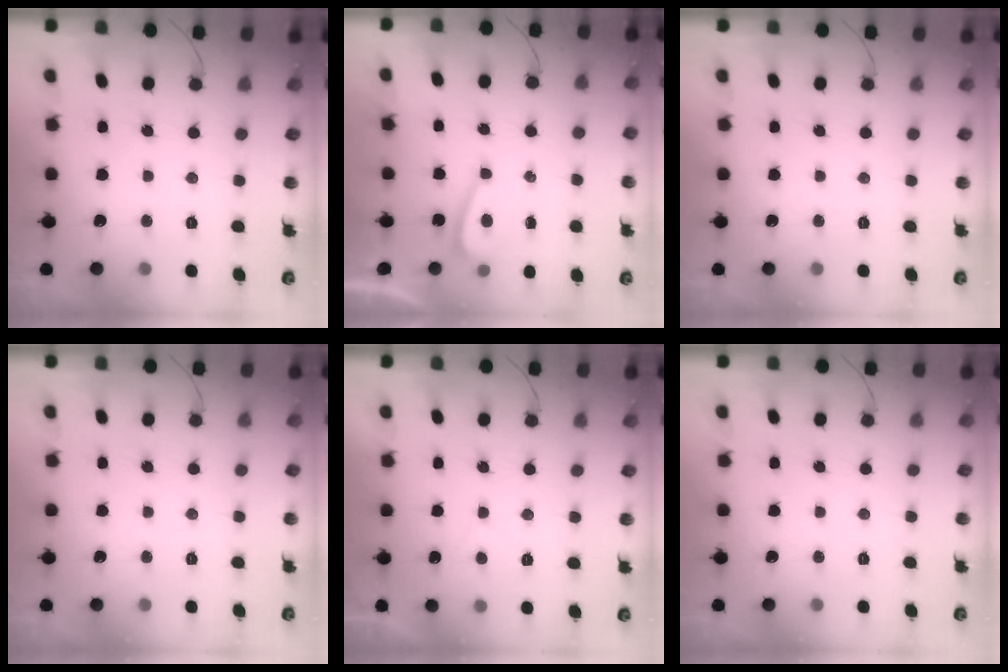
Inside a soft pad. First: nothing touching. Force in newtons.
{"total": 1.4, "press": 1.3, "slide": 0.5}
{"total": 0.0}
{"total": 0.0}
{"total": 1.9, "press": 1.7, "slide": 0.7}
{"total": 0.0}